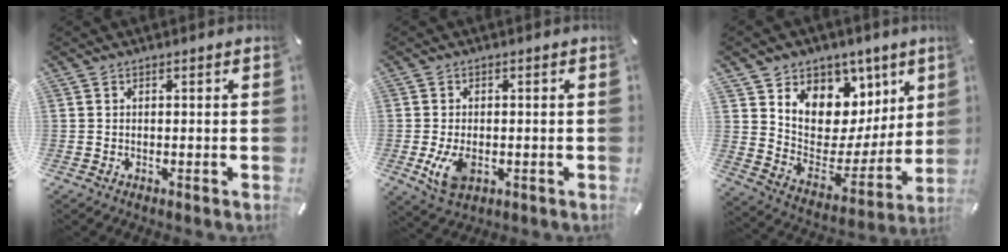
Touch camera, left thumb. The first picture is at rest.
{"total": 6.1, "force": [-1.3, 3.9, 4.5], "torque": [-0.099, -0.006, -0.026]}
{"total": 10.0, "force": [6.3, 7.7, 1.1], "torque": [-0.011, -0.094, 0.113]}